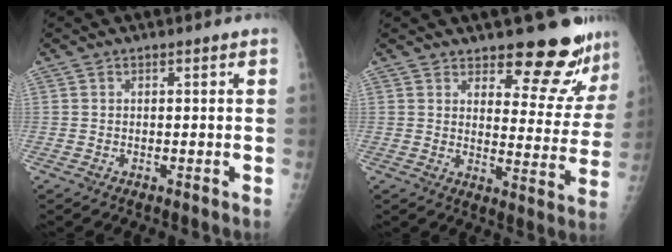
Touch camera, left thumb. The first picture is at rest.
{"total": 13.7, "force": [11.8, 4.2, 5.5], "torque": [-0.023, -0.098, 0.145]}